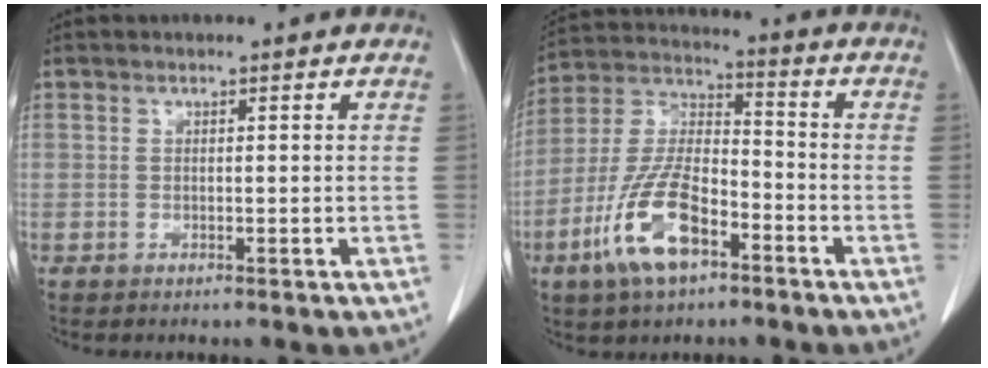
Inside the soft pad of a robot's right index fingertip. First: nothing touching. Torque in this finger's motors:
{"motor_torque": [0.70, -0.68, 0.17, 0.06]}